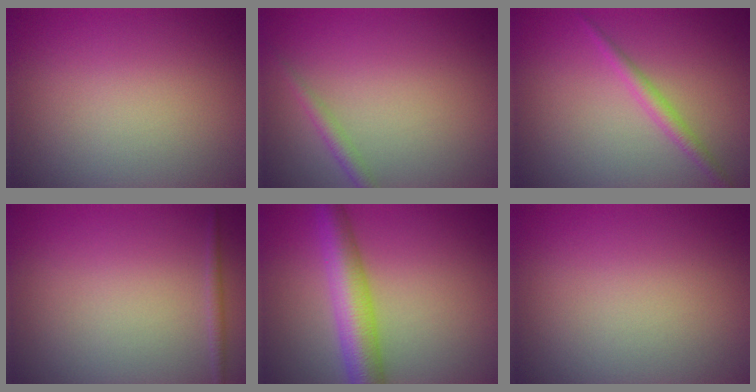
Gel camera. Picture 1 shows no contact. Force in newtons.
{"total": 1.3, "press": 1.3, "slide": 0.1}
{"total": 1.7, "press": 1.7, "slide": 0.1}
{"total": 0.8, "press": 0.8, "slide": 0.1}
{"total": 6.0, "press": 6.0, "slide": 0.1}
{"total": 0.0}